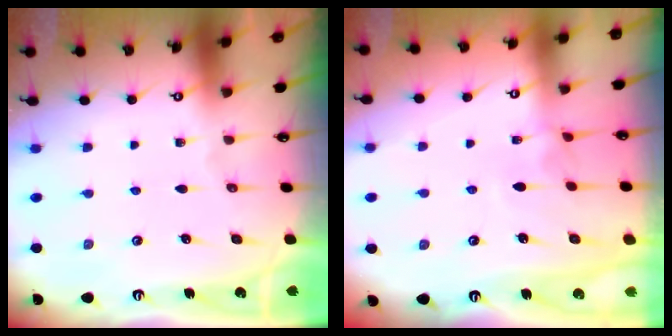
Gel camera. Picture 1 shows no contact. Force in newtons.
{"total": 4.0, "press": 4.0, "slide": 0.2}